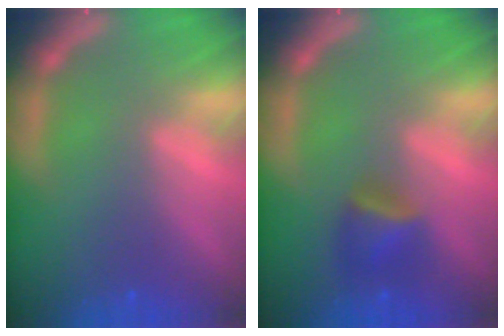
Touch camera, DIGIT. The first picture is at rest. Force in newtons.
{"total": 2.9}